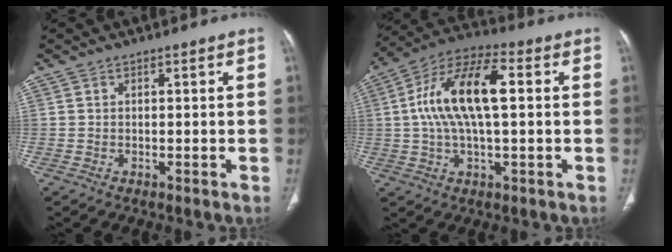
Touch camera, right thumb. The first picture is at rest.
{"total": 15.7, "force": [2.0, 6.5, 14.1], "torque": [-0.275, 0.032, 0.029]}